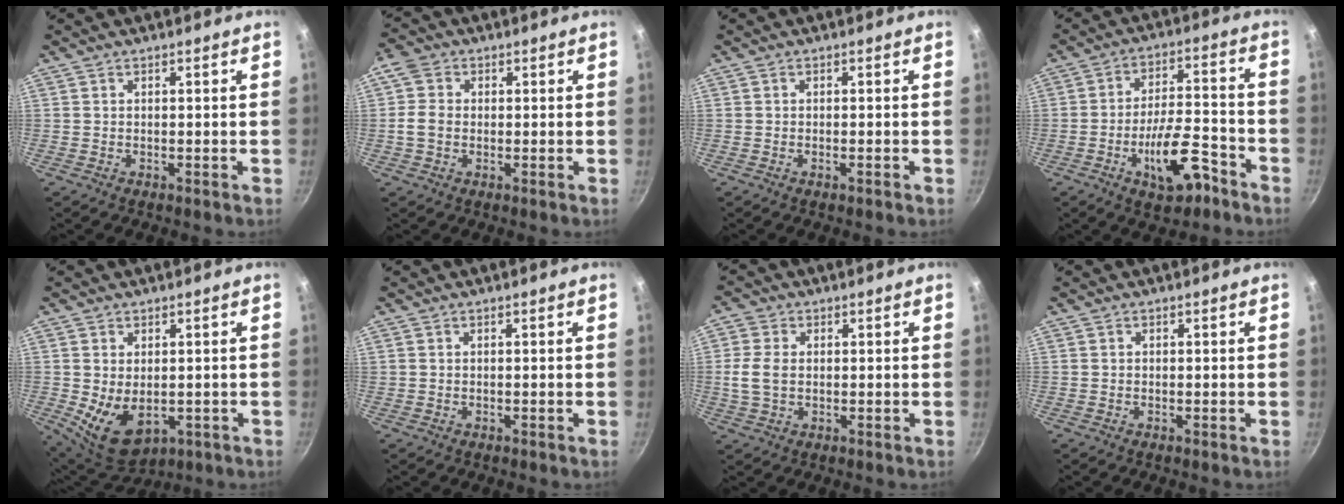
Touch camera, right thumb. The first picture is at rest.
{"total": 4.6, "force": [-0.2, 3.7, 2.7], "torque": [-0.040, 0.008, -0.014]}
{"total": 0.8, "force": [-0.5, 0.1, 0.6], "torque": [-0.014, 0.004, -0.011]}
{"total": 12.1, "force": [-6.1, 5.0, 9.3], "torque": [-0.135, 0.045, -0.089]}
{"total": 9.5, "force": [-1.0, 6.1, 7.2], "torque": [-0.107, -0.023, 0.007]}
{"total": 0.0}
{"total": 5.6, "force": [0.2, 4.1, 3.9], "torque": [-0.072, 0.001, 0.001]}
{"total": 0.0}